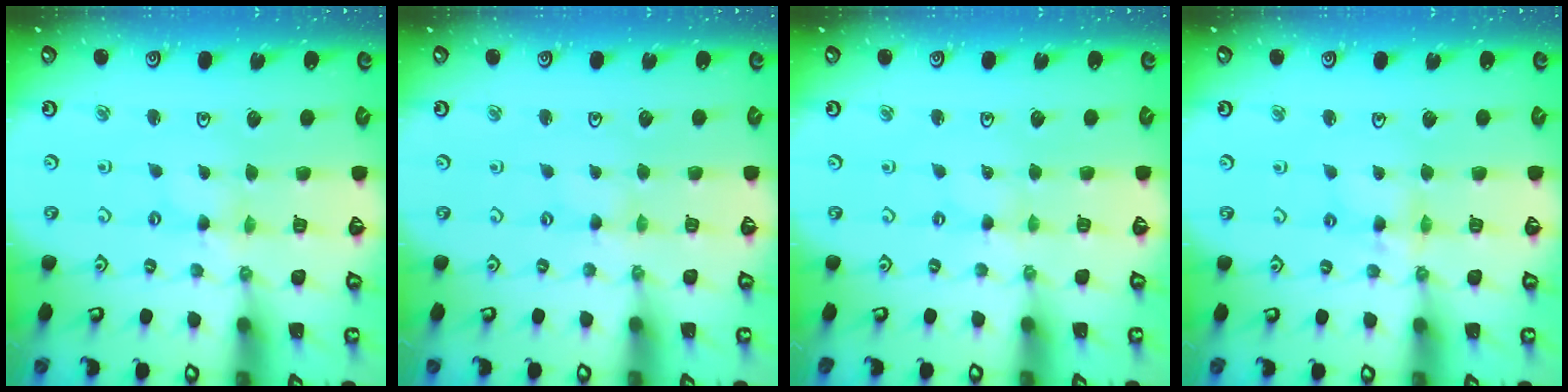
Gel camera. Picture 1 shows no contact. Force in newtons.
{"total": 0.0}
{"total": 0.0}
{"total": 5.0, "press": 5.0, "slide": 0.4}